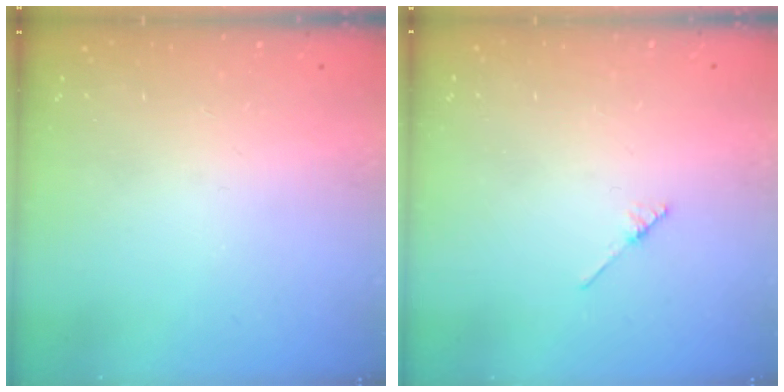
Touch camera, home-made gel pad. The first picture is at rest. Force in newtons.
{"total": 2.1, "press": 2.1, "slide": 0.1}